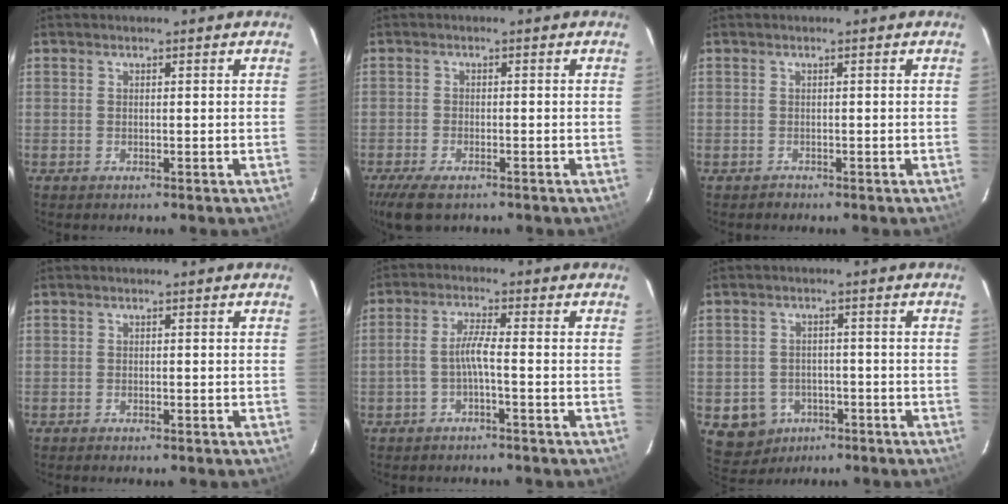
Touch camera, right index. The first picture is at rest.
{"total": 6.6, "force": [-4.7, 2.6, 3.9], "torque": [-0.098, -0.022, -0.085]}
{"total": 0.8, "force": [-0.6, 0.5, -0.3], "torque": [0.004, 0.006, -0.009]}
{"total": 0.8, "force": [-0.7, 0.2, 0.3], "torque": [-0.008, 0.000, -0.012]}
{"total": 3.5, "force": [-1.7, -0.1, 3.1], "torque": [-0.075, 0.009, -0.032]}
{"total": 7.5, "force": [-3.6, 6.4, 1.9], "torque": [-0.060, 0.011, -0.037]}